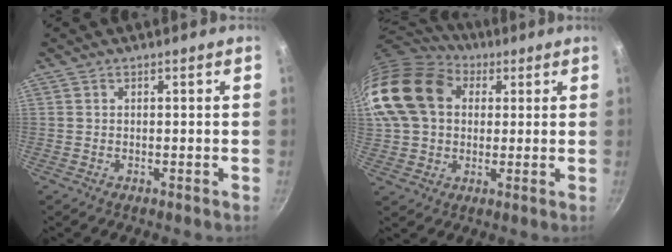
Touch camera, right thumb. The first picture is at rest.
{"total": 19.3, "force": [4.6, 14.5, 11.8], "torque": [-0.218, 0.028, 0.073]}